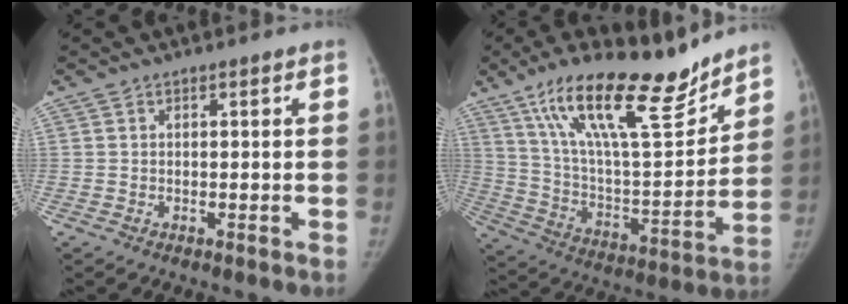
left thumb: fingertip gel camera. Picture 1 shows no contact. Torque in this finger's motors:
{"motor_torque": [0.96, -0.16, 1.49, -1.28, 0.61]}